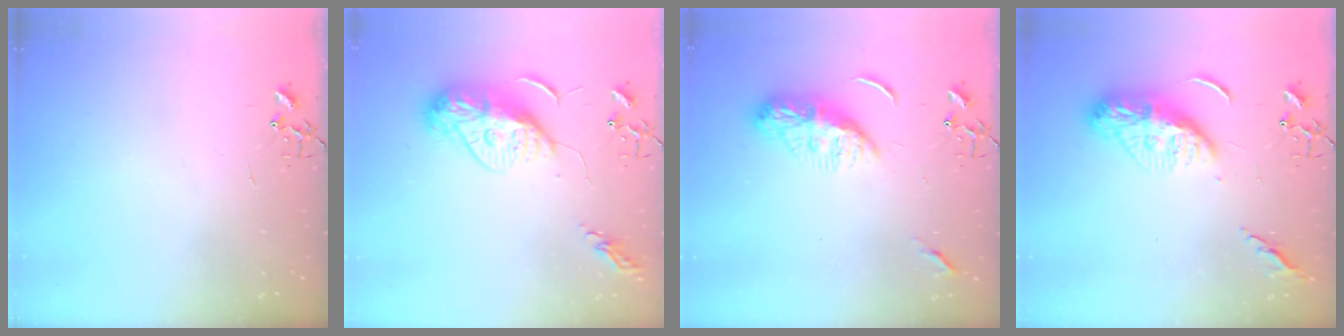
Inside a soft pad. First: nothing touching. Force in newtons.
{"total": 12.9, "press": 12.8, "slide": 1.3}
{"total": 12.5, "press": 12.5, "slide": 1.1}
{"total": 13.3, "press": 13.2, "slide": 1.3}